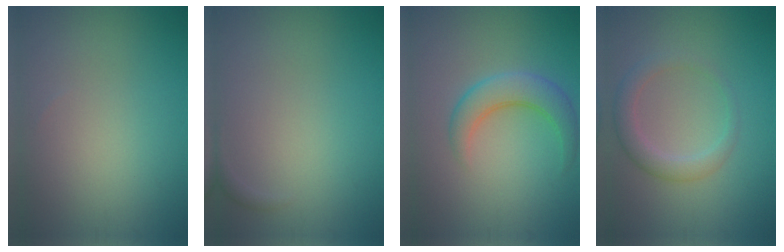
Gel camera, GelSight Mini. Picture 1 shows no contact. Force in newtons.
{"total": 0.5, "press": 0.5, "slide": 0.1}
{"total": 3.9, "press": 3.9, "slide": 0.1}
{"total": 2.6, "press": 2.6, "slide": 0.4}